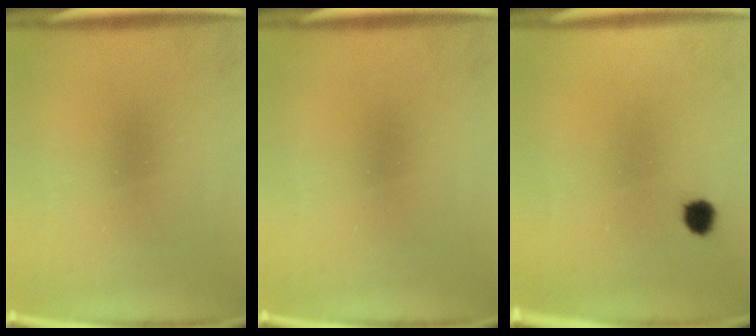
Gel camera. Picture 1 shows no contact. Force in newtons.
{"total": 0.0}
{"total": 2.5}